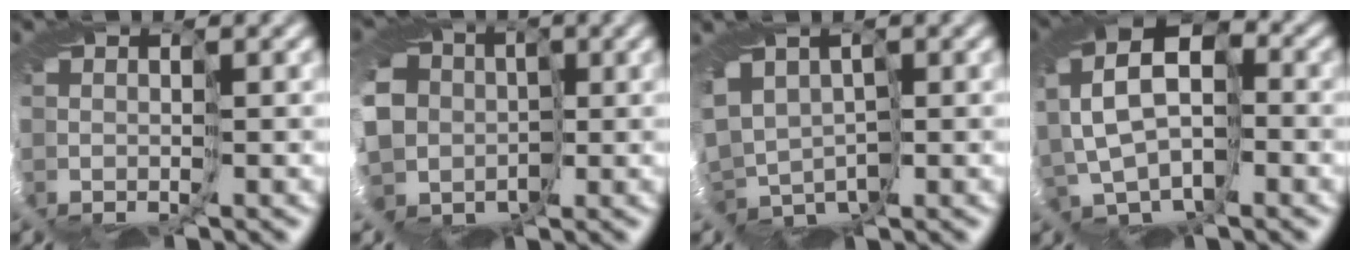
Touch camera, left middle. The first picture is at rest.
{"total": 11.1, "force": [0.2, 10.1, 4.5], "torque": [-0.118, 0.014, -0.033]}
{"total": 3.0, "force": [0.0, 2.8, 1.1], "torque": [-0.026, -0.004, -0.002]}
{"total": 7.6, "force": [0.3, 5.3, 5.4], "torque": [-0.131, 0.014, 0.015]}